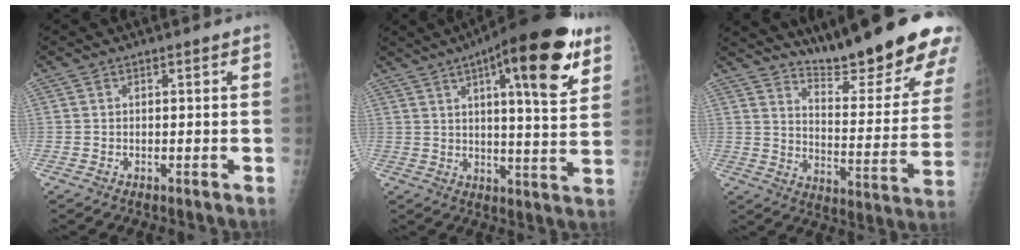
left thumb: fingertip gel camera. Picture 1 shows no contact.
{"total": 20.0, "force": [10.2, 5.2, 16.4], "torque": [-0.214, -0.031, 0.138]}
{"total": 22.5, "force": [18.4, 3.4, 12.5], "torque": [-0.150, -0.139, 0.257]}